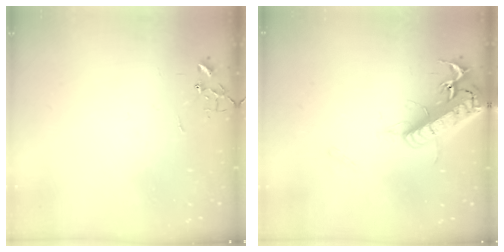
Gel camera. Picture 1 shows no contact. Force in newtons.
{"total": 20.1, "press": 19.7, "slide": 3.9}